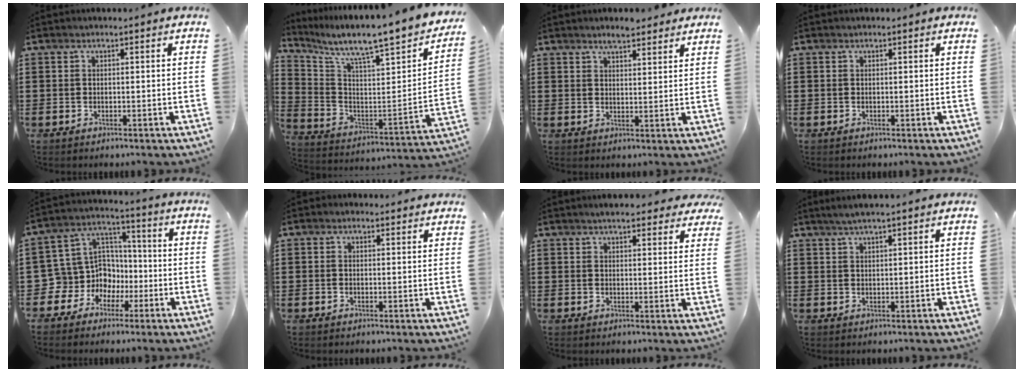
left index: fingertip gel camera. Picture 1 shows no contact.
{"total": 7.1, "force": [6.2, 0.2, 3.6], "torque": [-0.086, -0.070, 0.087]}
{"total": 3.3, "force": [3.0, 0.6, 1.4], "torque": [-0.031, 0.000, 0.054]}
{"total": 0.0}
{"total": 8.8, "force": [-2.3, 8.4, 1.2], "torque": [-0.078, -0.002, -0.042]}
{"total": 0.9, "force": [0.5, 0.7, 0.1], "torque": [-0.005, 0.006, 0.010]}
{"total": 3.9, "force": [3.5, 0.6, 1.5], "torque": [-0.032, -0.005, 0.063]}
{"total": 2.2, "force": [1.6, 0.0, 1.5], "torque": [-0.030, 0.003, 0.028]}